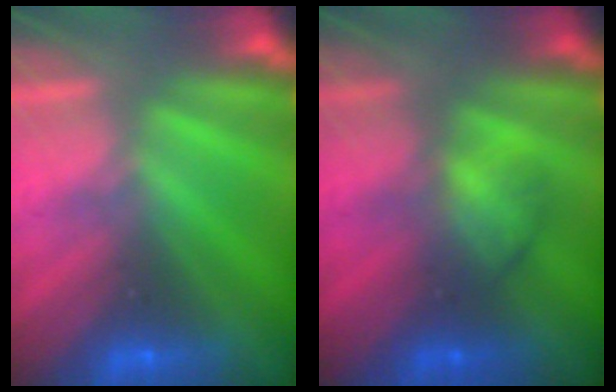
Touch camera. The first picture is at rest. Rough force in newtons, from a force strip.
{"total": 2.0}